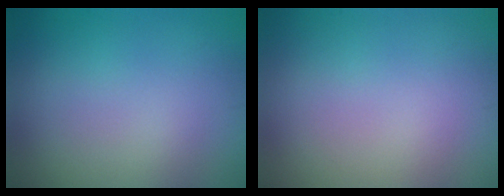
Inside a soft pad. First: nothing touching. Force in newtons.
{"total": 0.0}